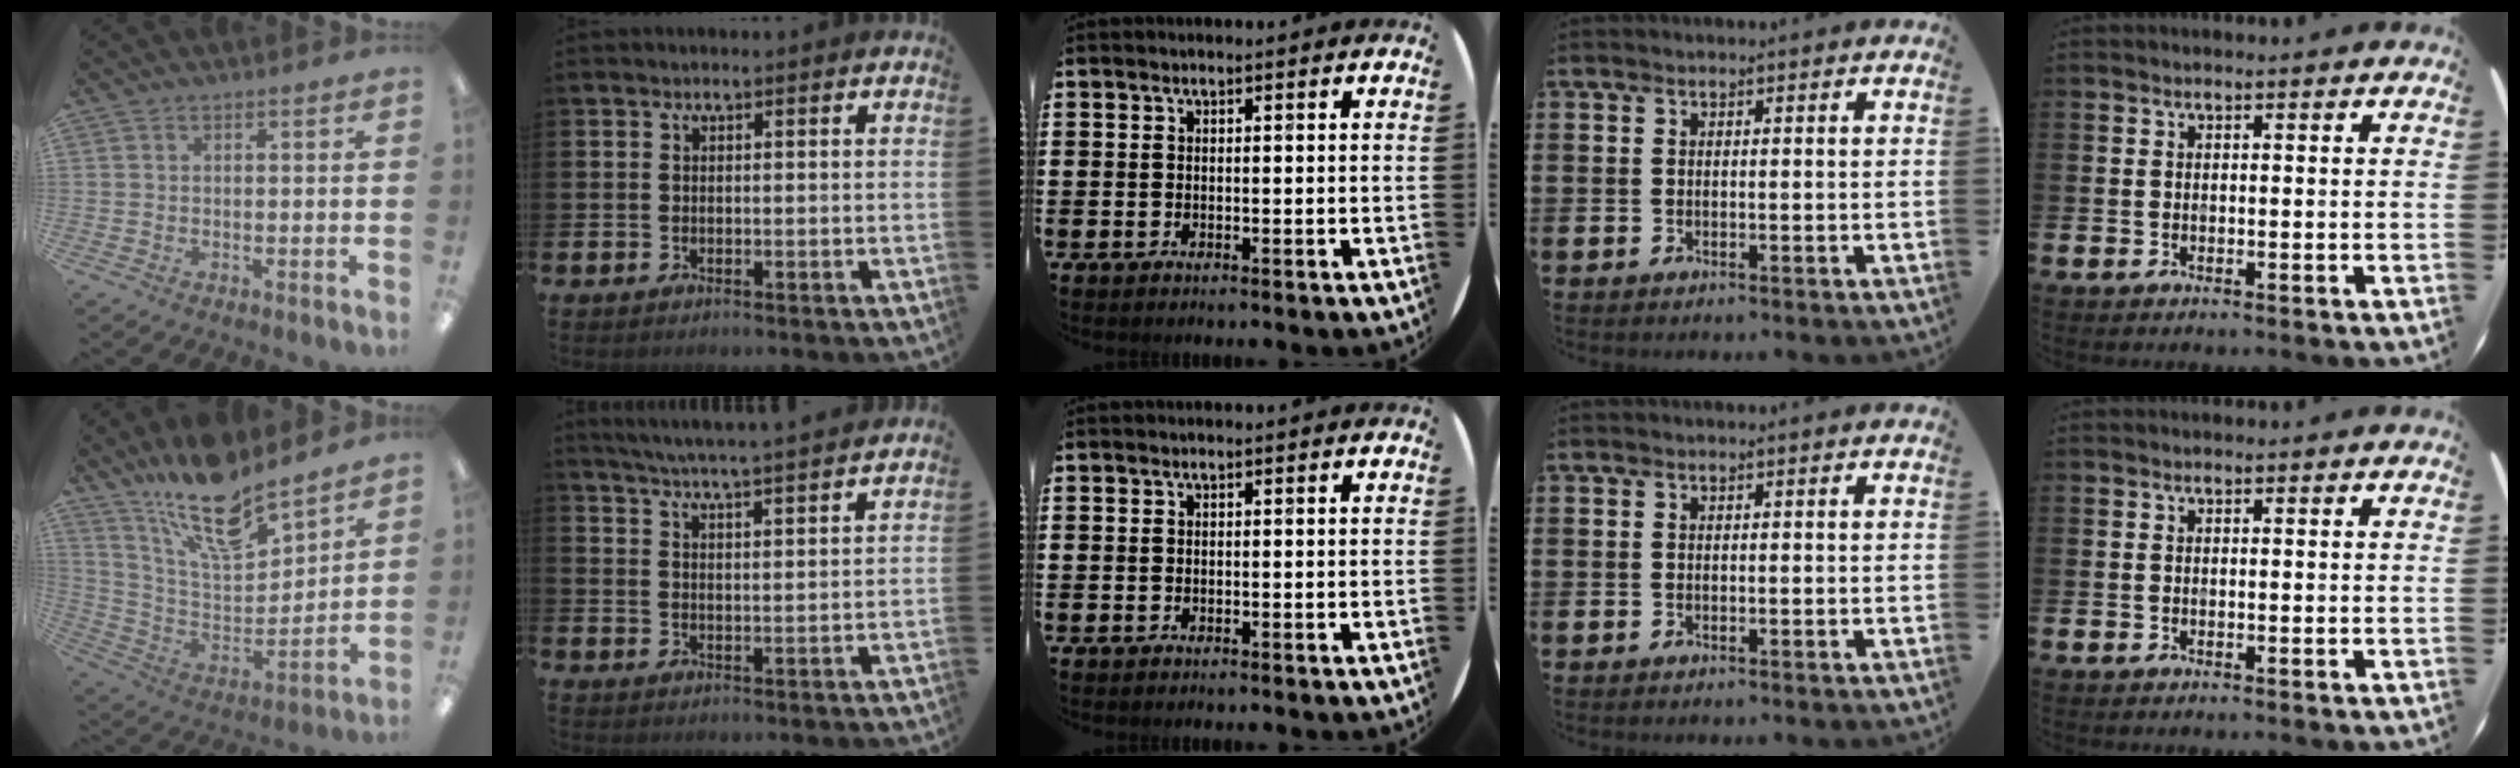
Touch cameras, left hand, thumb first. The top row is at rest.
{"thumb": {"total": 18.5, "force": [15.1, 5.2, 9.3], "torque": [-0.170, -0.103, 0.262]}, "index": {"total": 5.5, "force": [5.4, -0.7, 1.0], "torque": [-0.043, -0.035, 0.095]}}